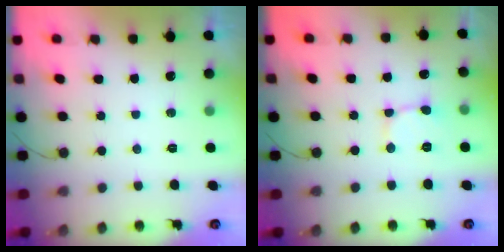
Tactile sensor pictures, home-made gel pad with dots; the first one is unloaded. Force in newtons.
{"total": 2.9, "press": 2.9, "slide": 0.2}